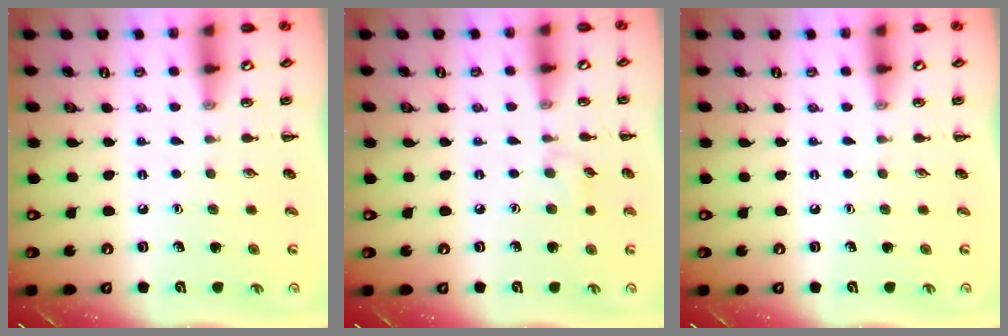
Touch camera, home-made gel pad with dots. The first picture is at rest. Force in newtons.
{"total": 4.4, "press": 4.0, "slide": 1.8}
{"total": 0.0}